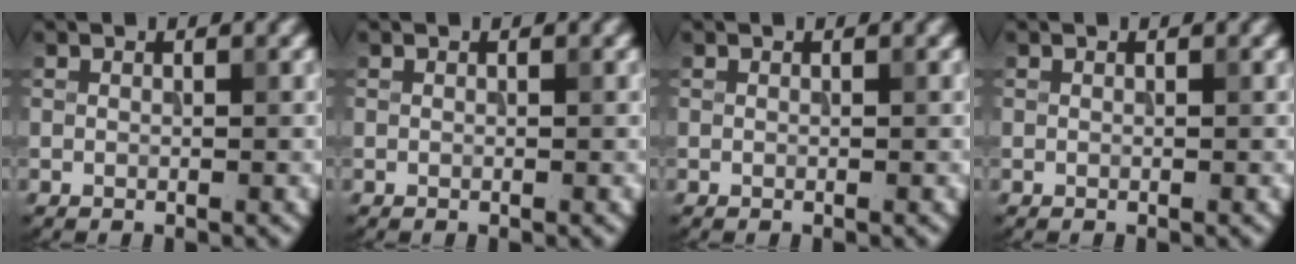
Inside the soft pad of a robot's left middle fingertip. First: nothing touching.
{"total": 0.0}
{"total": 0.0}
{"total": 0.0}